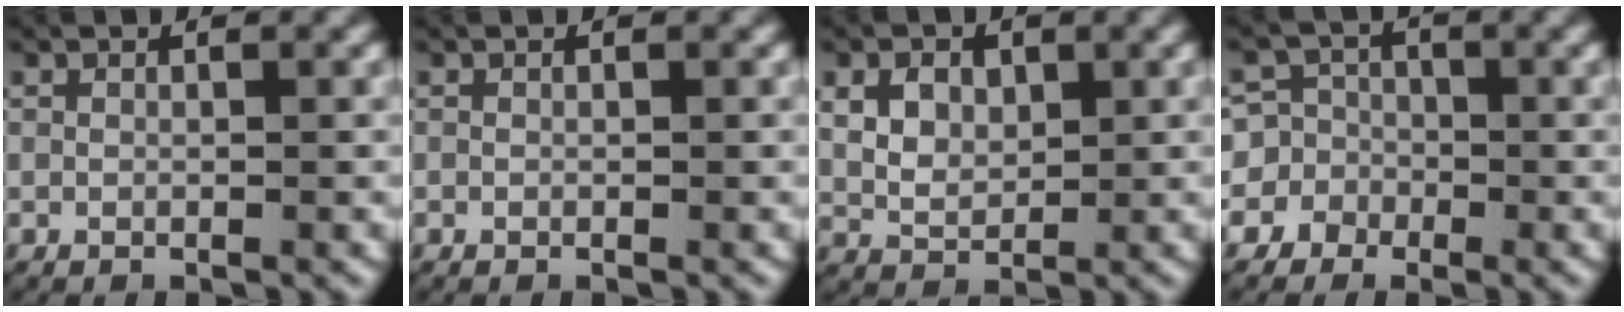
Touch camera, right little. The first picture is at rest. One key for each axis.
{"total": 0.0}
{"total": 4.7, "fx": 0.8, "fy": 3.9, "fz": 2.5, "tx": -0.062, "ty": -0.017, "tz": 0.026}
{"total": 10.8, "fx": -3.2, "fy": 10.2, "fz": 1.5, "tx": -0.067, "ty": -0.036, "tz": -0.062}